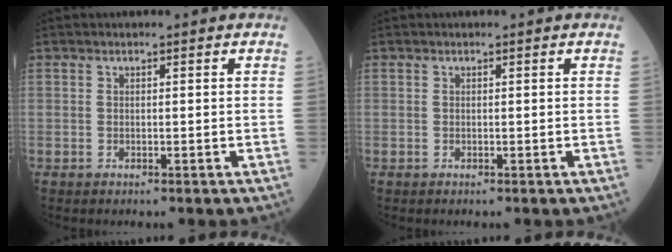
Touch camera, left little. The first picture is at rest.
{"total": 0.0}